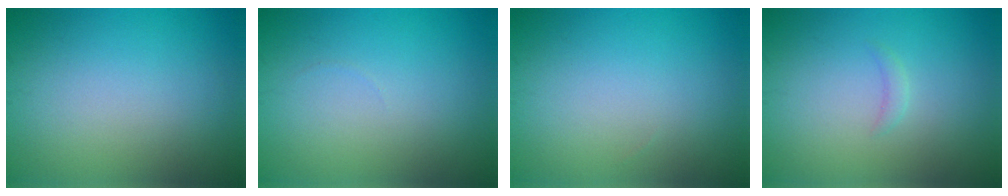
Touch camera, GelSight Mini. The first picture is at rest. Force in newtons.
{"total": 0.0}
{"total": 0.0}
{"total": 0.7, "press": 0.7, "slide": 0.1}